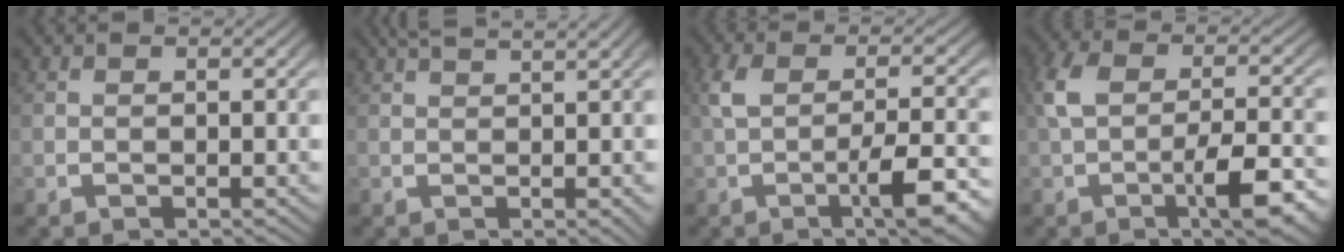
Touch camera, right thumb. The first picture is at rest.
{"total": 3.1, "force": [2.1, 0.3, 2.2], "torque": [-0.028, 0.003, 0.035]}
{"total": 6.1, "force": [-0.8, 2.1, 5.7], "torque": [-0.096, -0.002, -0.008]}
{"total": 6.9, "force": [-0.7, 3.1, 6.1], "torque": [-0.115, -0.007, -0.005]}